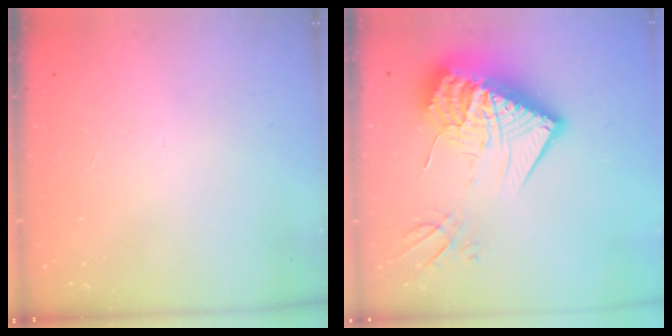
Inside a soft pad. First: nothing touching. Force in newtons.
{"total": 23.9, "press": 23.8, "slide": 2.2}